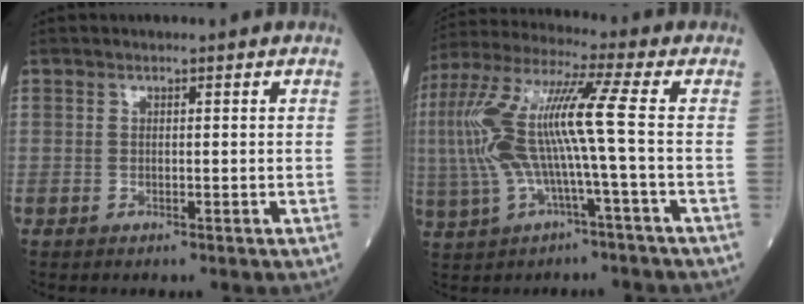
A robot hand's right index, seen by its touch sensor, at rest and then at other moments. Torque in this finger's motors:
{"motor_torque": [2.14, 0.00, 1.06, 0.21]}